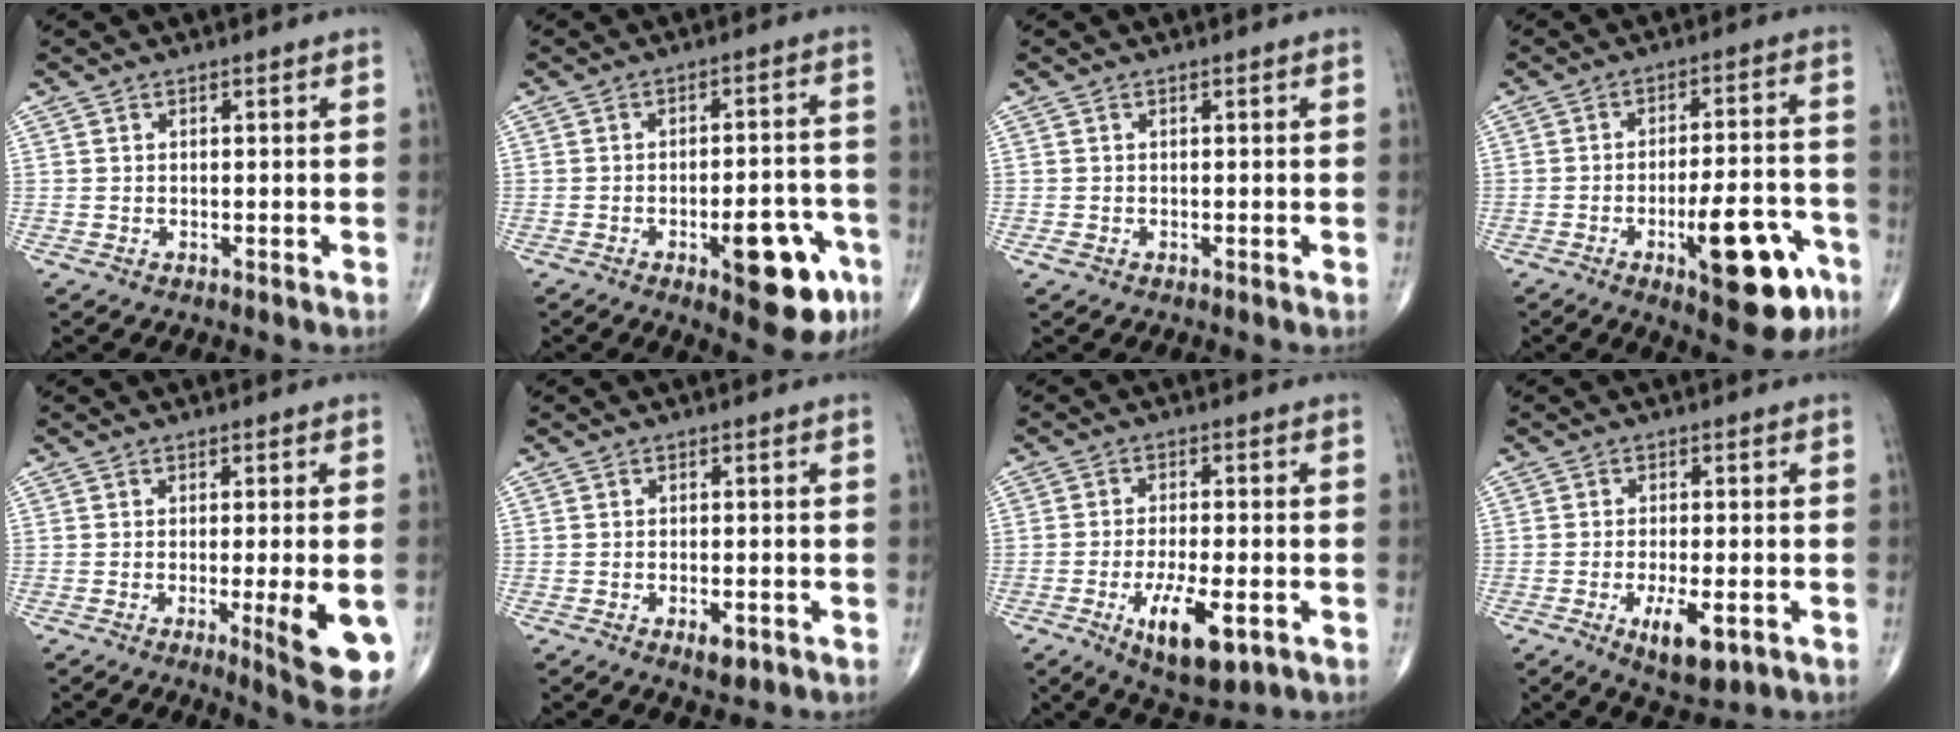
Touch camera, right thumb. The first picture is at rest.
{"total": 13.4, "force": [-5.9, 5.0, 11.0], "torque": [-0.114, 0.027, -0.071]}
{"total": 0.8, "force": [-0.3, 0.5, 0.5], "torque": [-0.012, -0.003, -0.006]}
{"total": 16.0, "force": [-7.2, 5.4, 13.3], "torque": [-0.164, 0.032, -0.092]}
{"total": 10.8, "force": [-2.8, 1.9, 10.2], "torque": [-0.127, -0.020, -0.034]}
{"total": 3.1, "force": [-1.5, 1.3, 2.5], "torque": [-0.036, -0.001, -0.019]}
{"total": 10.5, "force": [-4.1, 3.8, 8.9], "torque": [-0.149, 0.000, -0.059]}
{"total": 7.6, "force": [-3.0, 2.8, 6.4], "torque": [-0.104, -0.006, -0.042]}